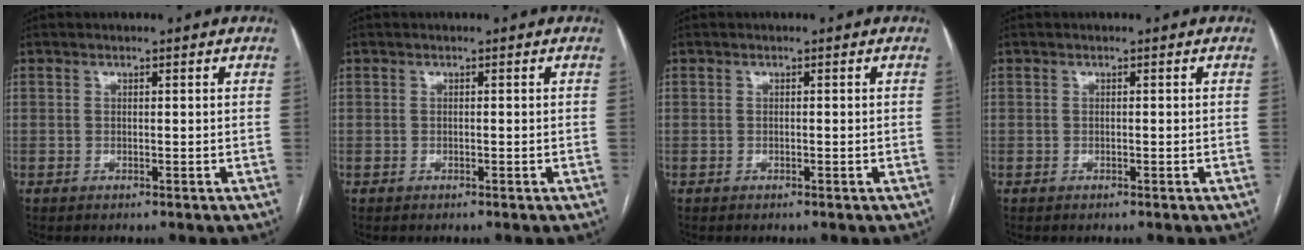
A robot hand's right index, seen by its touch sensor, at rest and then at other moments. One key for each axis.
{"total": 0.0}
{"total": 0.0}
{"total": 0.0}